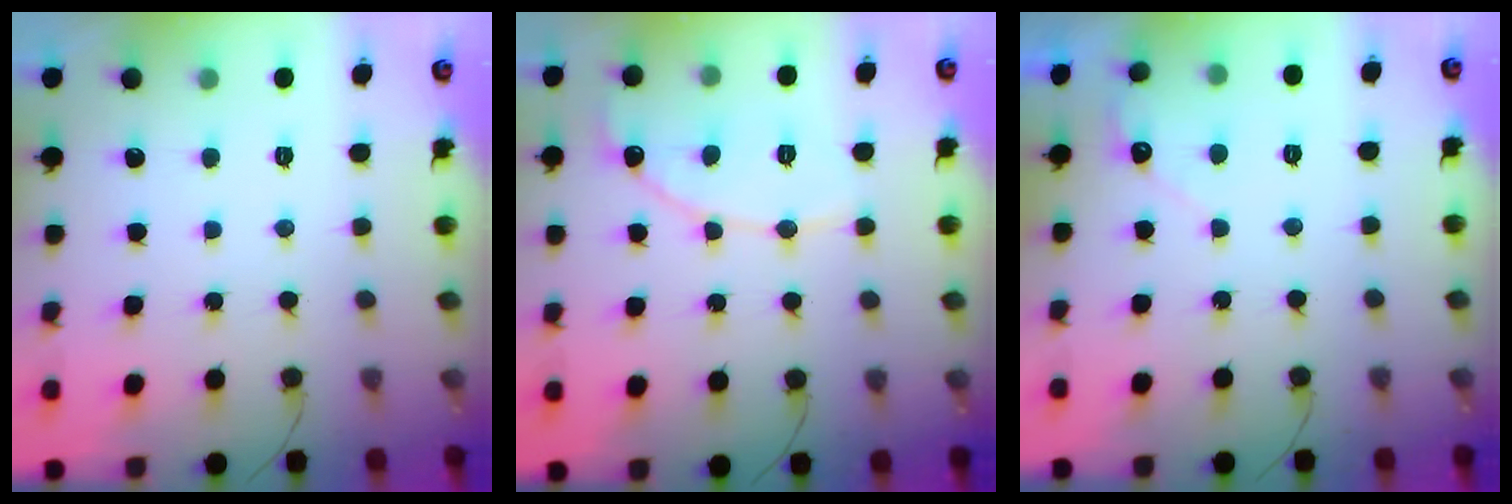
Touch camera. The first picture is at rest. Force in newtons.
{"total": 9.7, "press": 9.7, "slide": 0.7}
{"total": 3.5, "press": 3.5, "slide": 0.2}